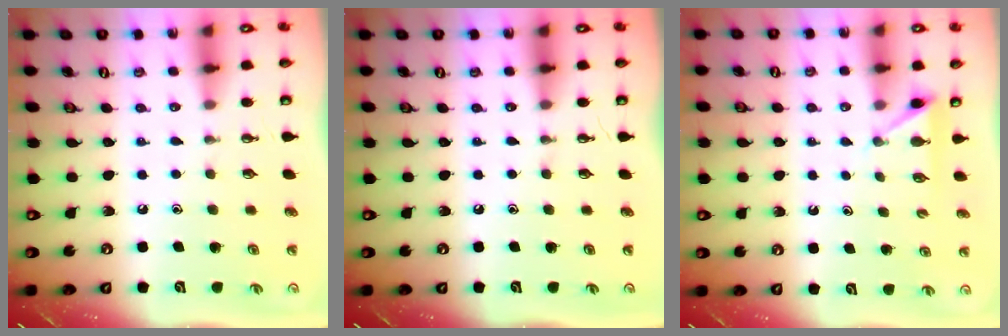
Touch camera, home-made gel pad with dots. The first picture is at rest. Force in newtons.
{"total": 0.0}
{"total": 3.0, "press": 2.9, "slide": 0.4}